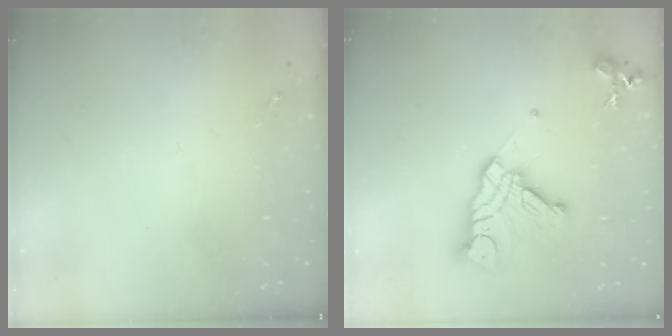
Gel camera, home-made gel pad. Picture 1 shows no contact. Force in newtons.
{"total": 15.7, "press": 15.7, "slide": 1.5}